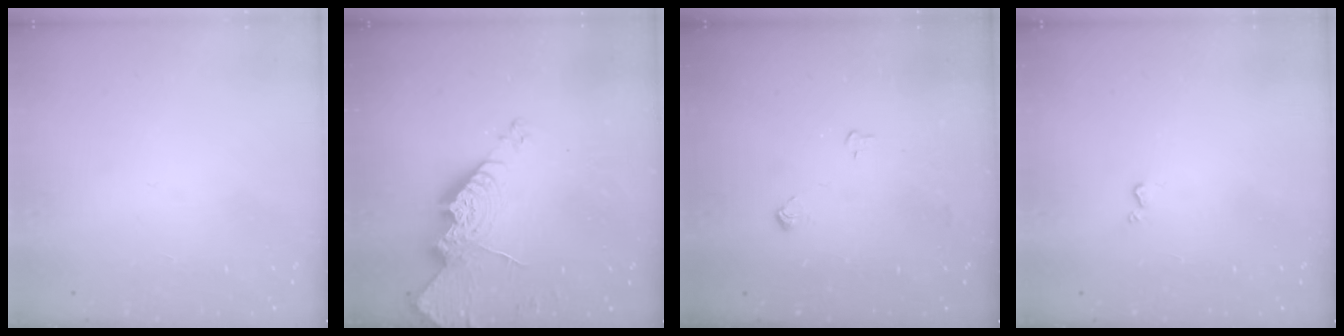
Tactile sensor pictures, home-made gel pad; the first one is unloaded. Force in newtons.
{"total": 15.8, "press": 15.8, "slide": 1.4}
{"total": 4.2, "press": 4.2, "slide": 0.7}
{"total": 0.7, "press": 0.7, "slide": 0.2}